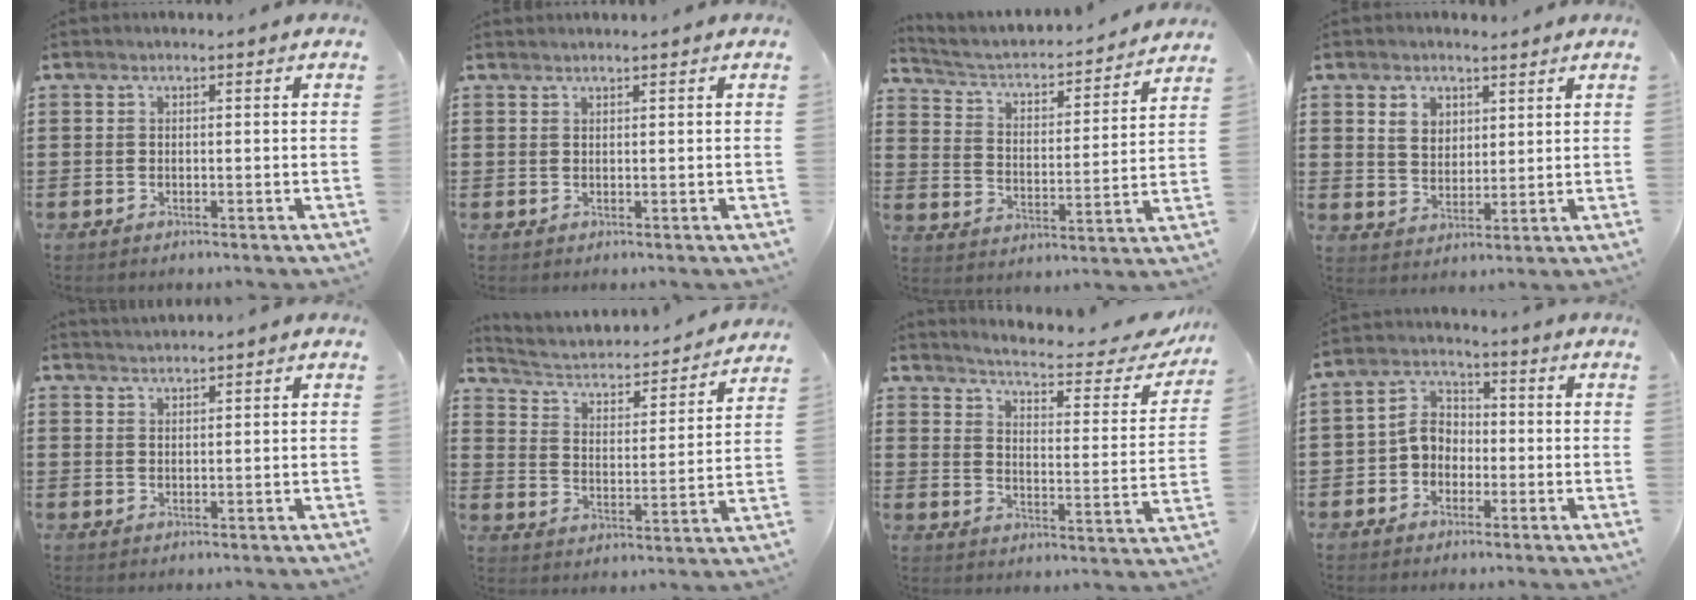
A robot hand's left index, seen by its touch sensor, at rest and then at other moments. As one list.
[{"total": 0.7, "force": [0.7, 0.0, 0.1], "torque": [-0.004, -0.002, 0.015]}, {"total": 3.1, "force": [2.8, 0.7, 1.2], "torque": [-0.042, -0.030, 0.036]}, {"total": 4.5, "force": [2.9, 3.2, 1.3], "torque": [-0.032, 0.010, 0.053]}, {"total": 1.3, "force": [1.3, -0.1, 0.1], "torque": [-0.003, 0.001, 0.027]}, {"total": 2.9, "force": [2.5, 1.1, 1.1], "torque": [-0.040, -0.027, 0.031]}, {"total": 3.9, "force": [3.5, 0.0, 1.8], "torque": [-0.054, -0.027, 0.050]}, {"total": 5.2, "force": [-1.1, 4.1, 2.9], "torque": [-0.068, 0.014, -0.026]}]